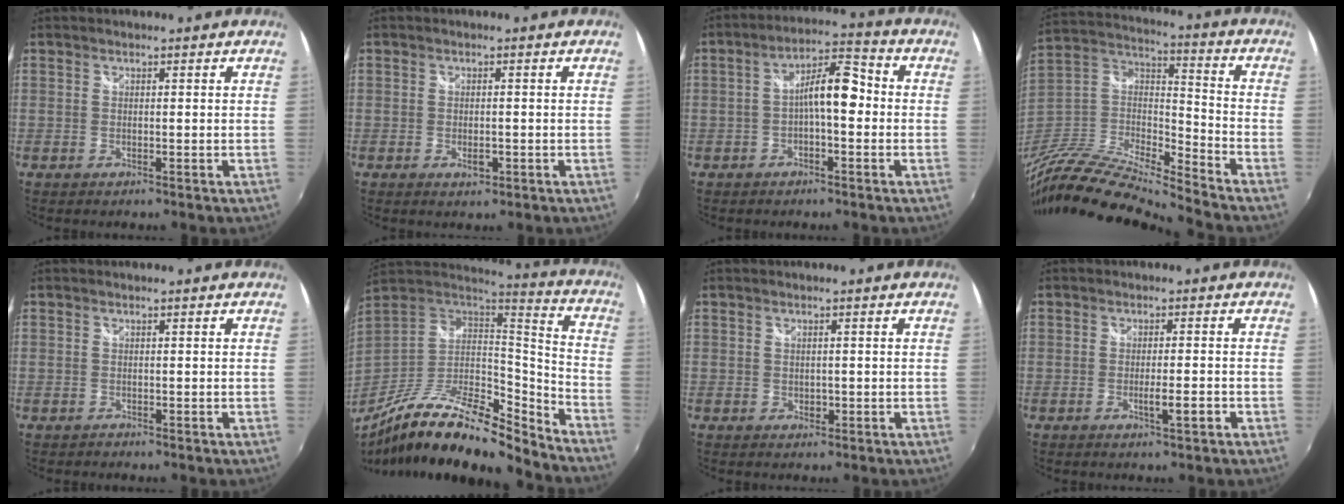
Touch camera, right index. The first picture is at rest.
{"total": 2.1, "force": [-0.8, 1.2, 1.6], "torque": [-0.027, -0.004, -0.012]}
{"total": 7.6, "force": [-0.9, 2.4, 7.2], "torque": [-0.127, 0.023, -0.020]}
{"total": 21.2, "force": [-18.0, 2.7, 10.8], "torque": [-0.221, -0.020, -0.349]}
{"total": 0.0}
{"total": 22.4, "force": [-17.0, 5.5, 13.4], "torque": [-0.236, -0.021, -0.302]}
{"total": 1.1, "force": [0.0, 0.9, 0.7], "torque": [-0.008, -0.001, 0.000]}
{"total": 3.4, "force": [-1.5, 0.1, 3.0], "torque": [-0.049, -0.005, -0.023]}